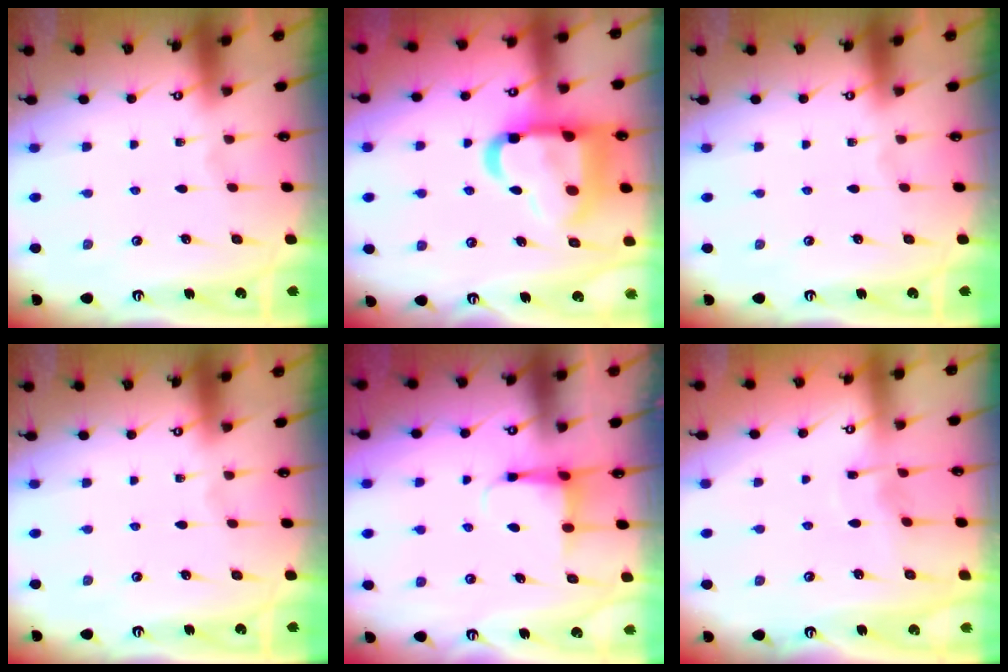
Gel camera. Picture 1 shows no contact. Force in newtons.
{"total": 20.9, "press": 20.8, "slide": 2.2}
{"total": 0.0}
{"total": 0.0}
{"total": 4.2, "press": 4.2, "slide": 0.2}
{"total": 2.9, "press": 2.9, "slide": 0.4}